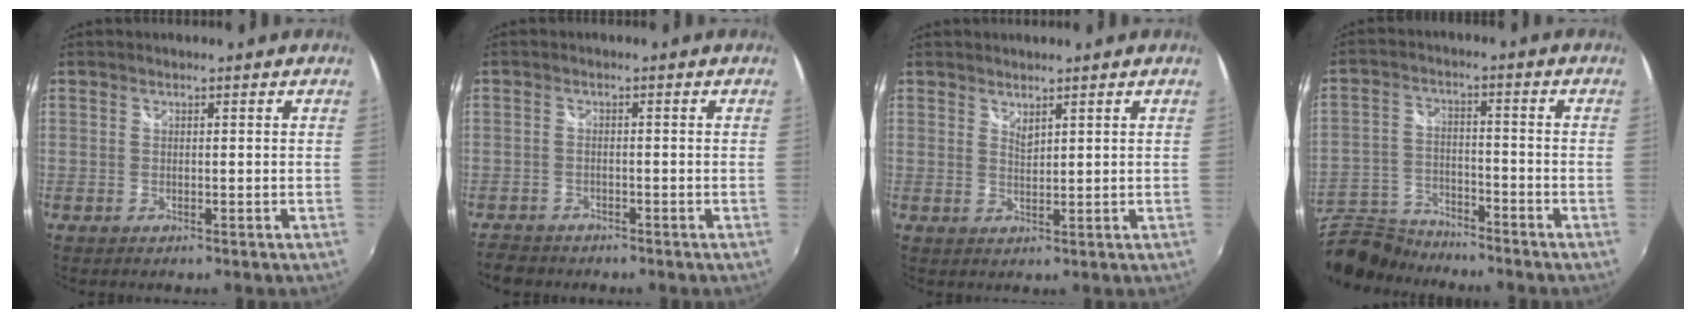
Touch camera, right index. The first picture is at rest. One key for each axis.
{"total": 4.0, "fx": -3.4, "fy": 1.7, "fz": 1.2, "tx": -0.039, "ty": -0.011, "tz": -0.060}
{"total": 1.7, "fx": 1.6, "fy": 0.3, "fz": 0.6, "tx": -0.009, "ty": 0.001, "tz": 0.028}
{"total": 14.0, "fx": -11.7, "fy": 5.2, "fz": 5.4, "tx": -0.141, "ty": -0.016, "tz": -0.207}